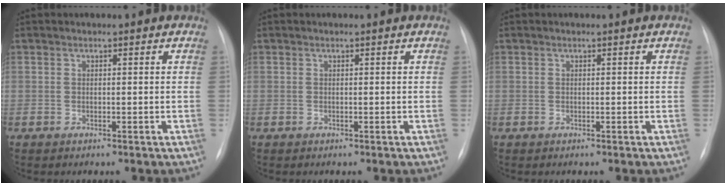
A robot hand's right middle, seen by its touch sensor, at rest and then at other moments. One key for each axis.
{"total": 0.0}
{"total": 0.0}